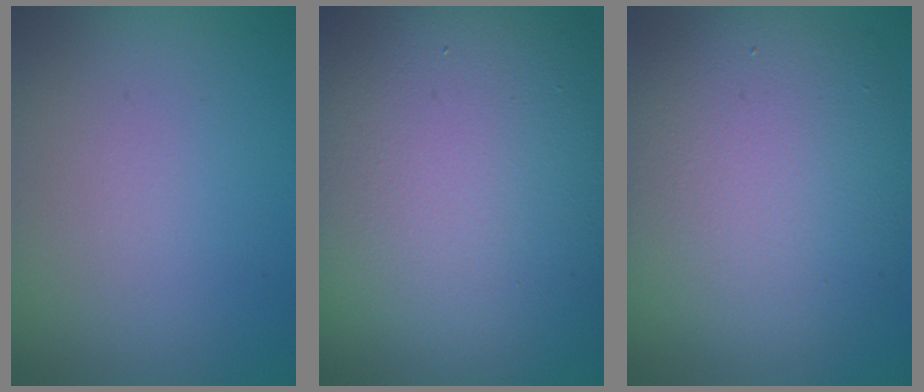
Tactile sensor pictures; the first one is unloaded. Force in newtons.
{"total": 19.5, "press": 19.5, "slide": 0.9}
{"total": 10.7, "press": 10.7, "slide": 0.5}